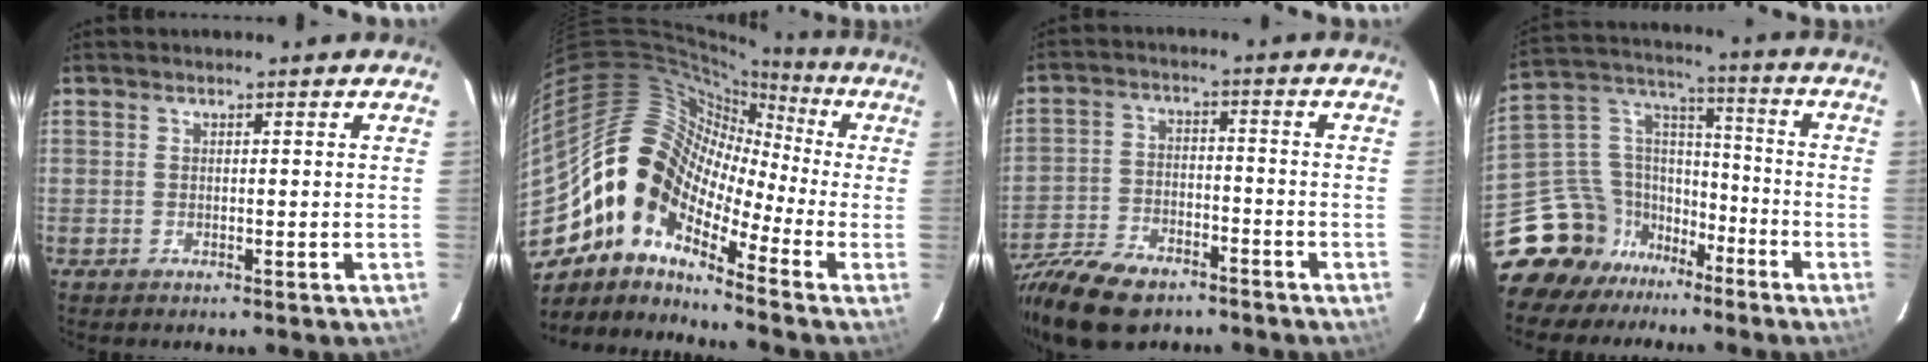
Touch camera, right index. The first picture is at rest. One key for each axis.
{"total": 14.8, "fx": -7.0, "fy": 9.2, "fz": 9.4, "tx": -0.160, "ty": 0.013, "tz": -0.158}
{"total": 17.1, "fx": -12.8, "fy": 7.9, "fz": 8.1, "tx": -0.202, "ty": -0.017, "tz": -0.226}
{"total": 15.2, "fx": -11.3, "fy": 9.7, "fz": 2.9, "tx": -0.085, "ty": 0.066, "tz": -0.194}